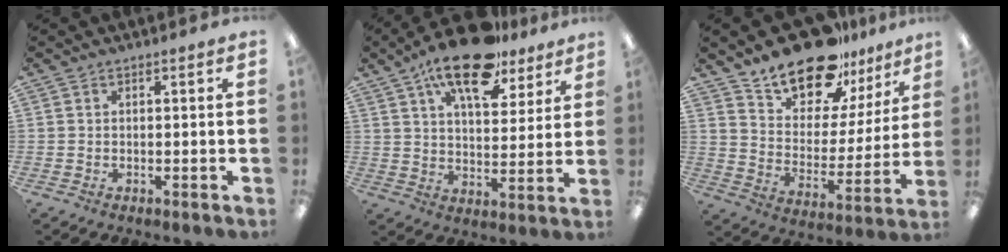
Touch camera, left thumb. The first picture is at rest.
{"total": 18.0, "force": [12.4, 7.4, 10.7], "torque": [-0.177, -0.057, 0.208]}
{"total": 17.8, "force": [14.9, 7.7, 5.9], "torque": [-0.109, -0.115, 0.266]}